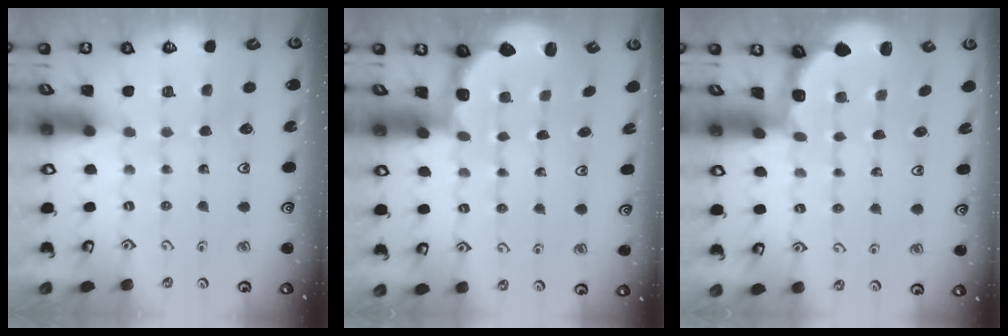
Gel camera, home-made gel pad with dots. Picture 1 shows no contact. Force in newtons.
{"total": 2.6, "press": 2.1, "slide": 1.5}
{"total": 1.9, "press": 1.8, "slide": 0.7}